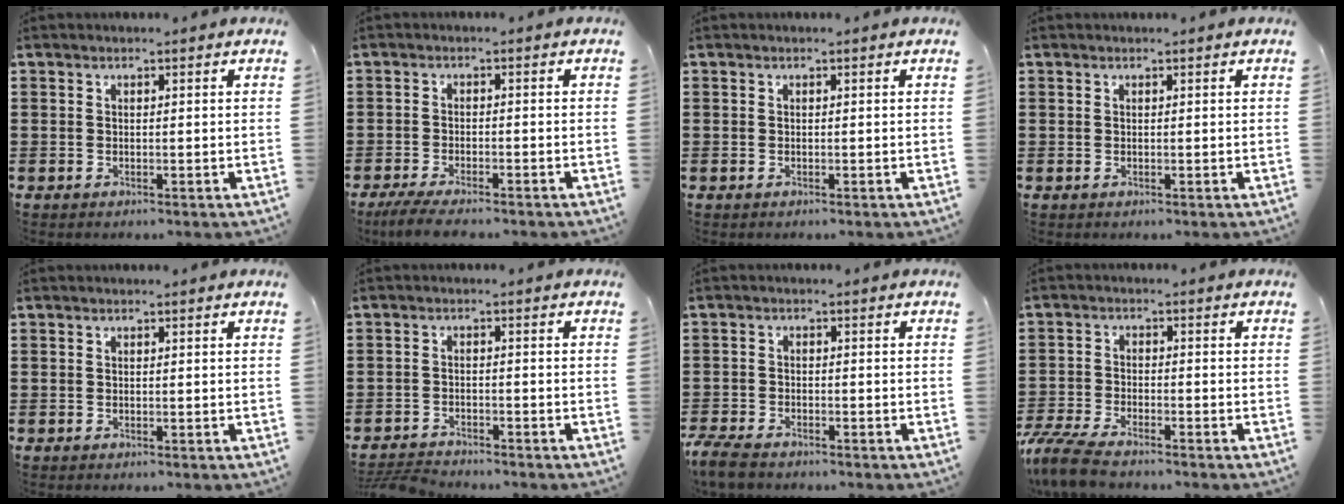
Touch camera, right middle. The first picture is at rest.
{"total": 3.3, "force": [-3.0, 0.2, 1.5], "torque": [-0.039, -0.006, -0.062]}
{"total": 0.0}
{"total": 0.0}
{"total": 0.0}
{"total": 3.3, "force": [-3.3, 0.5, 0.5], "torque": [-0.018, -0.001, -0.072]}
{"total": 3.1, "force": [-2.8, 0.7, 1.1], "torque": [-0.041, -0.004, -0.063]}
{"total": 5.4, "force": [-4.8, 0.8, 2.4], "torque": [-0.079, -0.013, -0.103]}